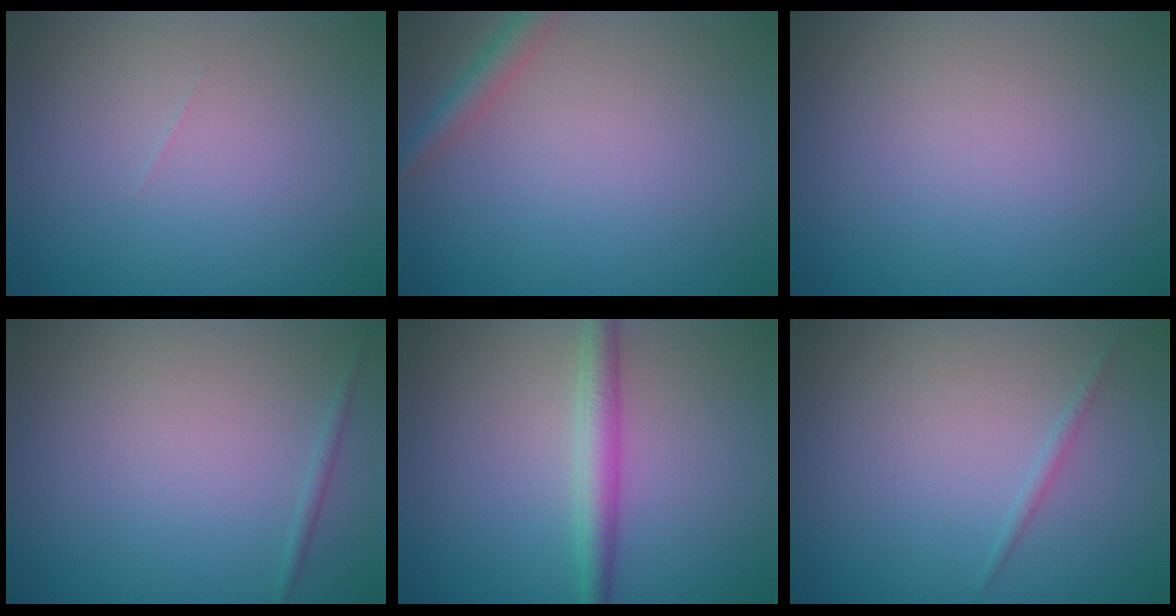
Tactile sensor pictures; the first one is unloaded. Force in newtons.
{"total": 1.9, "press": 1.9, "slide": 0.0}
{"total": 0.0}
{"total": 0.6, "press": 0.6, "slide": 0.1}
{"total": 3.0, "press": 3.0, "slide": 0.1}
{"total": 0.7, "press": 0.7, "slide": 0.0}